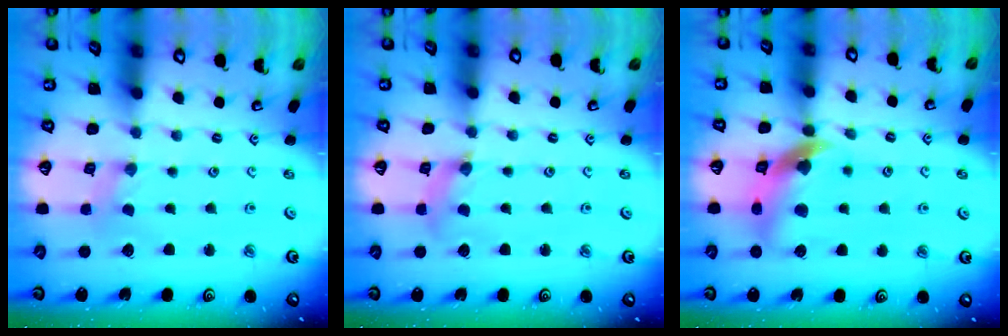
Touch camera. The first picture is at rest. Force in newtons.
{"total": 2.4, "press": 2.3, "slide": 0.4}
{"total": 11.6, "press": 11.5, "slide": 1.7}